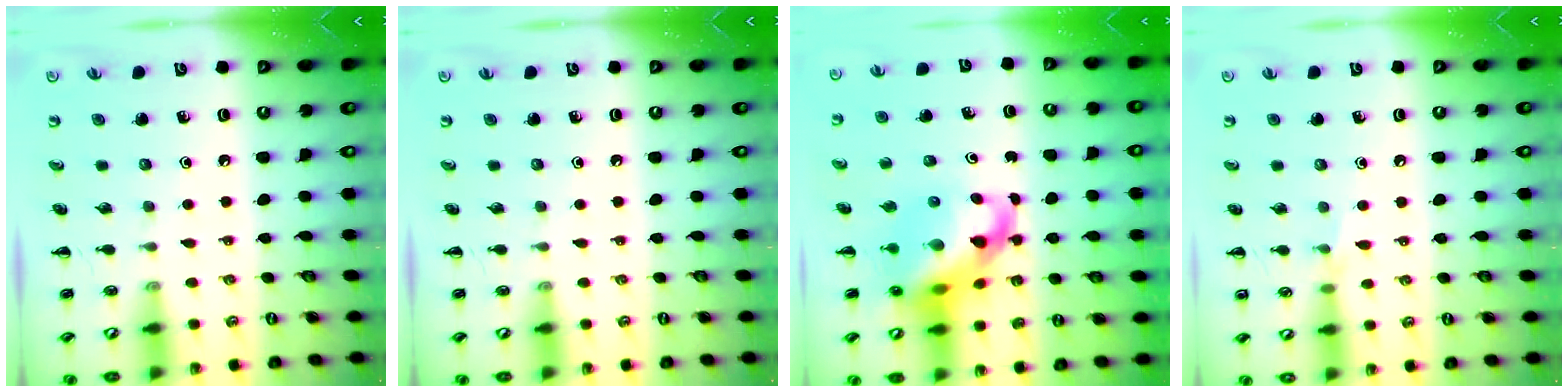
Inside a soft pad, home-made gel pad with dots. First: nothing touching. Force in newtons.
{"total": 0.0}
{"total": 14.8, "press": 14.2, "slide": 4.1}
{"total": 4.8, "press": 4.5, "slide": 1.6}